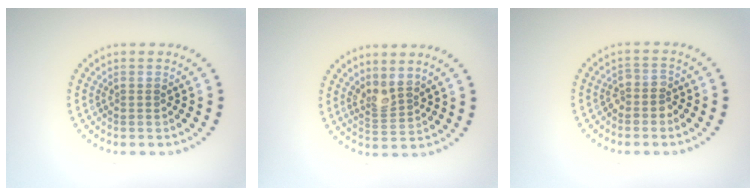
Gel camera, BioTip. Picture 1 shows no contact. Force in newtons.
{"total": 2.0, "press": 1.5, "slide": 1.4}
{"total": 1.7, "press": 1.5, "slide": 0.9}